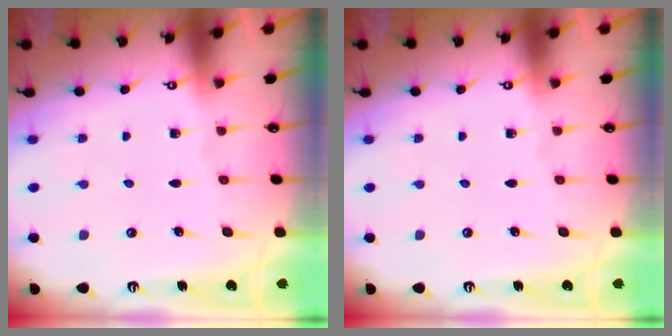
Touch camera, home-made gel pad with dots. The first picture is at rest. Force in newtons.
{"total": 0.0}